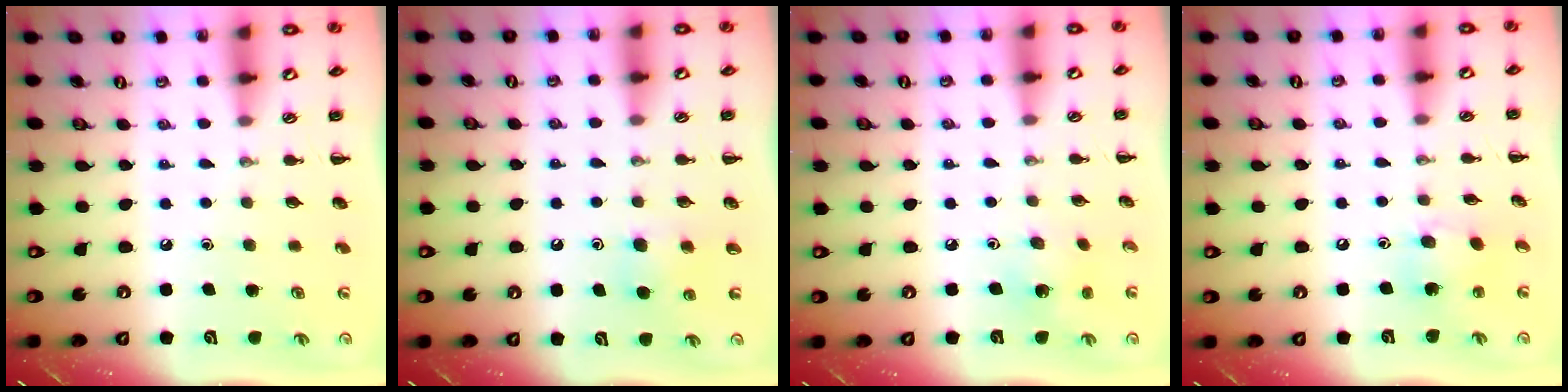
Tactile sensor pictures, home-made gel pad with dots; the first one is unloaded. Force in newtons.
{"total": 4.8, "press": 4.6, "slide": 1.3}
{"total": 2.6, "press": 2.6, "slide": 0.5}
{"total": 9.0, "press": 8.8, "slide": 2.1}